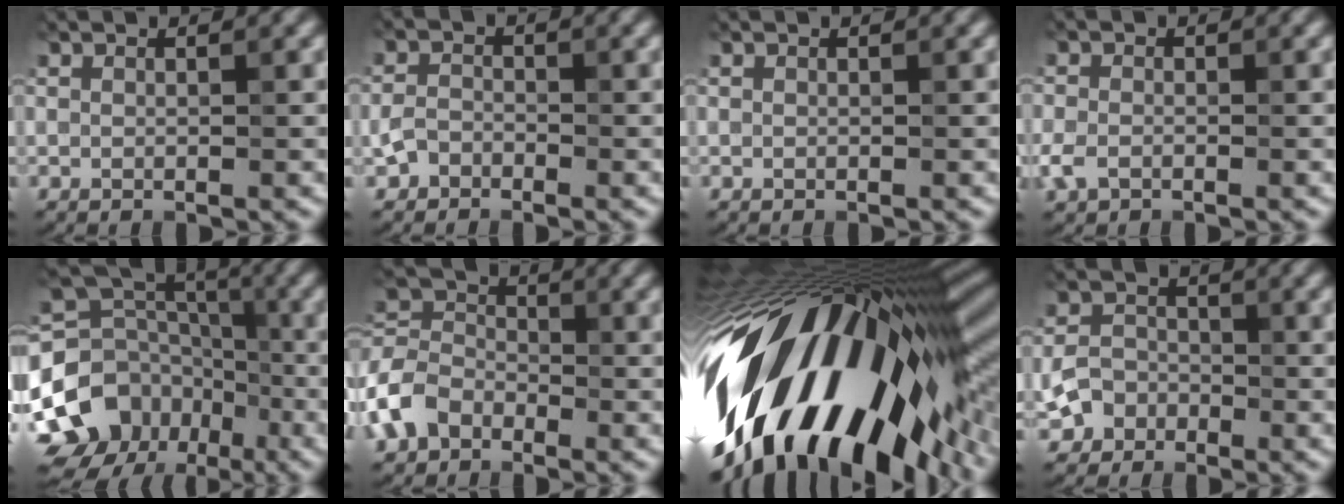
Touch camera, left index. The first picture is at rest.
{"total": 3.4, "force": [-3.1, -0.3, -1.2], "torque": [-0.008, -0.011, -0.021]}
{"total": 0.0}
{"total": 2.4, "force": [-2.3, -0.4, -0.1], "torque": [-0.031, -0.013, -0.009]}
{"total": 11.9, "force": [-8.1, 8.2, 2.7], "torque": [-0.109, -0.004, -0.107]}
{"total": 5.2, "force": [-4.8, 2.1, 0.2], "torque": [-0.041, -0.004, -0.067]}
{"total": 16.9, "force": [-6.0, 7.1, 14.1], "torque": [-0.260, -0.021, -0.081]}
{"total": 3.8, "force": [-3.5, 0.8, -1.2], "torque": [-0.006, -0.010, -0.028]}